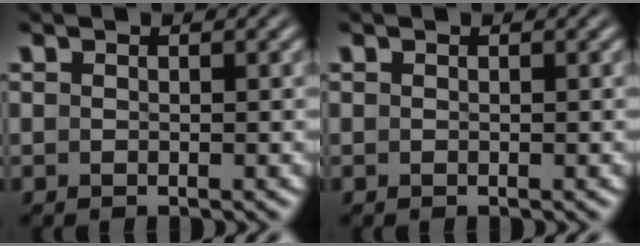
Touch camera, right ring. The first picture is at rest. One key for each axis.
{"total": 0.0}